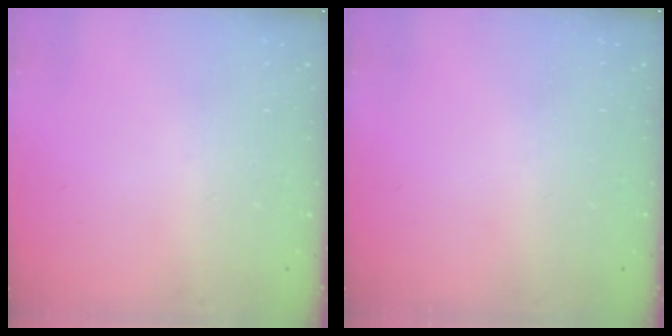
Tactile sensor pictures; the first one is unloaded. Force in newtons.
{"total": 0.0}